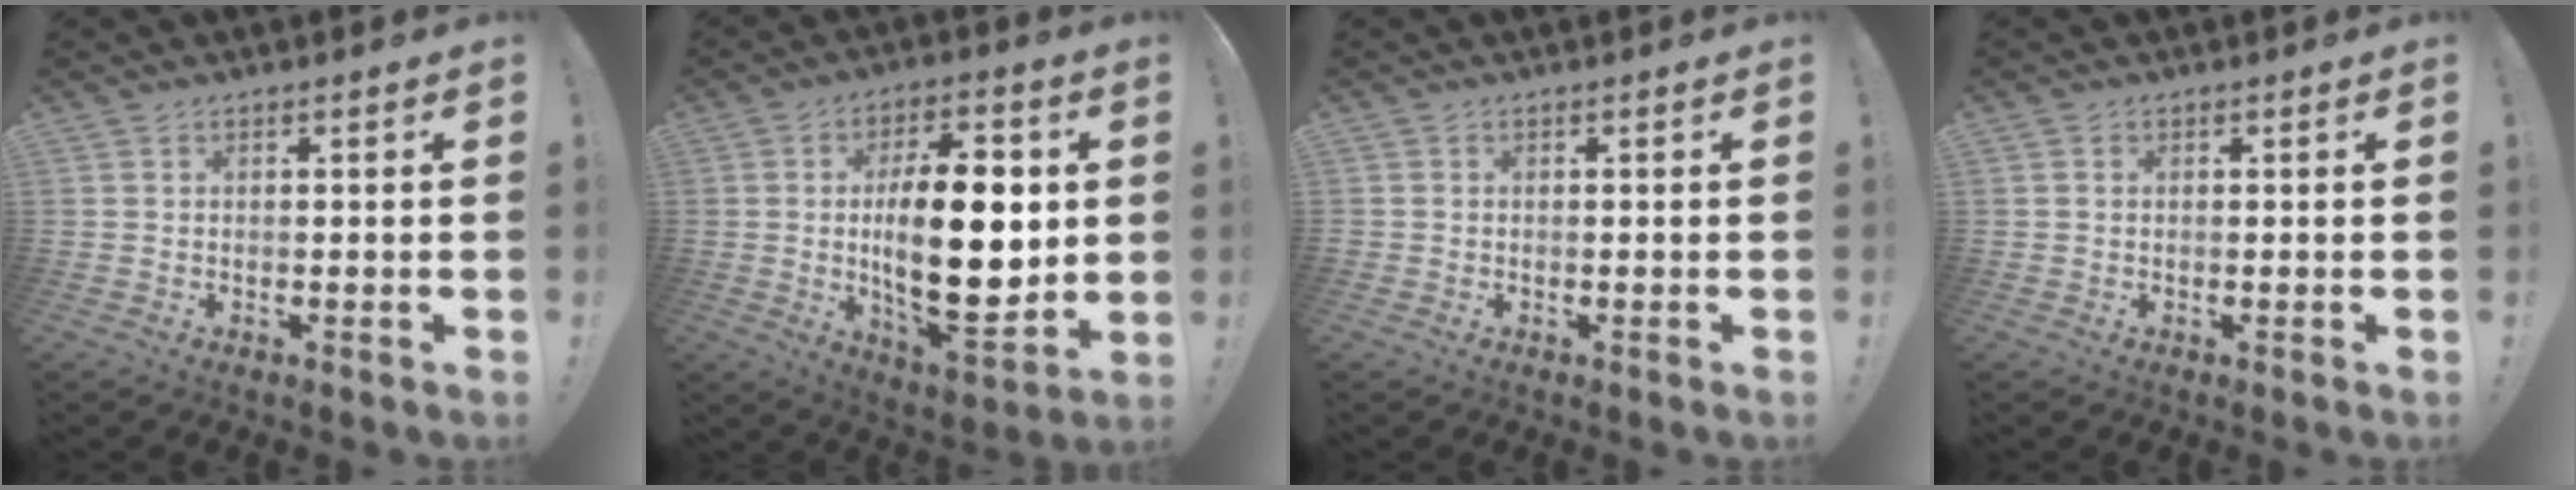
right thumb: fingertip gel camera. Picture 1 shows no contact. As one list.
[{"total": 23.0, "force": [1.2, 10.2, 20.6], "torque": [-0.339, -0.004, 0.019]}, {"total": 0.7, "force": [-0.3, 0.6, 0.0], "torque": [0.001, 0.002, -0.006]}, {"total": 0.6, "force": [0.0, 0.6, 0.1], "torque": [-0.007, 0.005, 0.001]}]